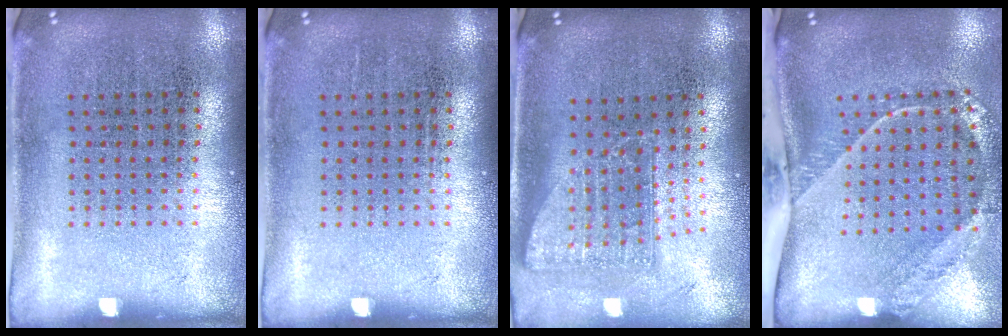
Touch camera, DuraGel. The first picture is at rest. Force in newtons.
{"total": 0.0}
{"total": 1.7, "press": 1.2, "slide": 1.1}
{"total": 2.7, "press": 1.8, "slide": 2.0}